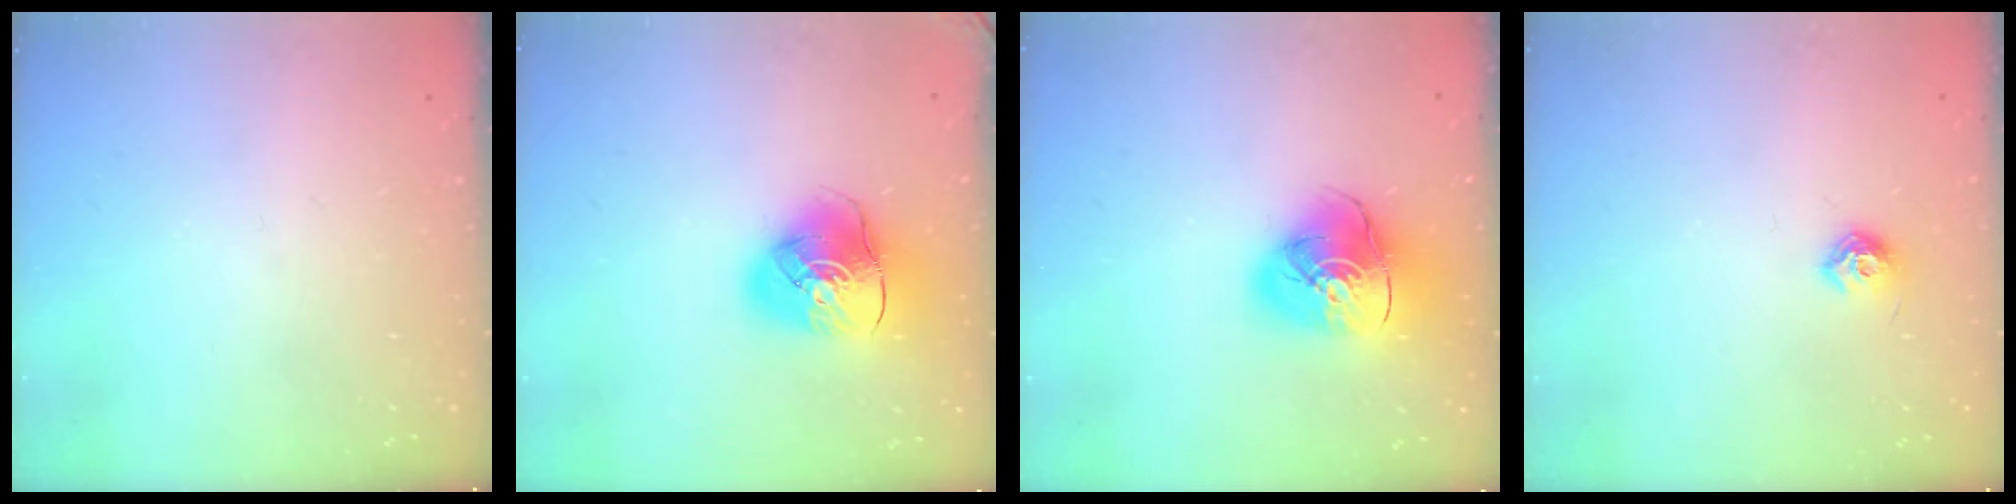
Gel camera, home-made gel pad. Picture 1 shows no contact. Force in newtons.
{"total": 12.8, "press": 12.7, "slide": 2.0}
{"total": 16.0, "press": 15.8, "slide": 2.1}
{"total": 7.9, "press": 7.8, "slide": 0.9}